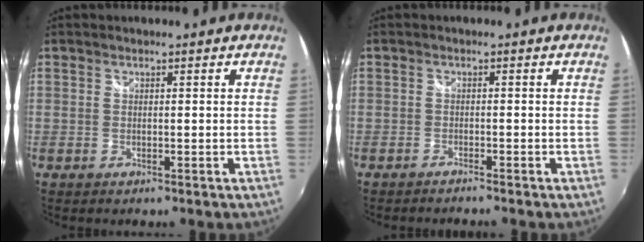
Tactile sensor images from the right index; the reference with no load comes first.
{"total": 1.7, "force": [-1.7, 0.2, 0.4], "torque": [-0.021, -0.007, -0.033]}